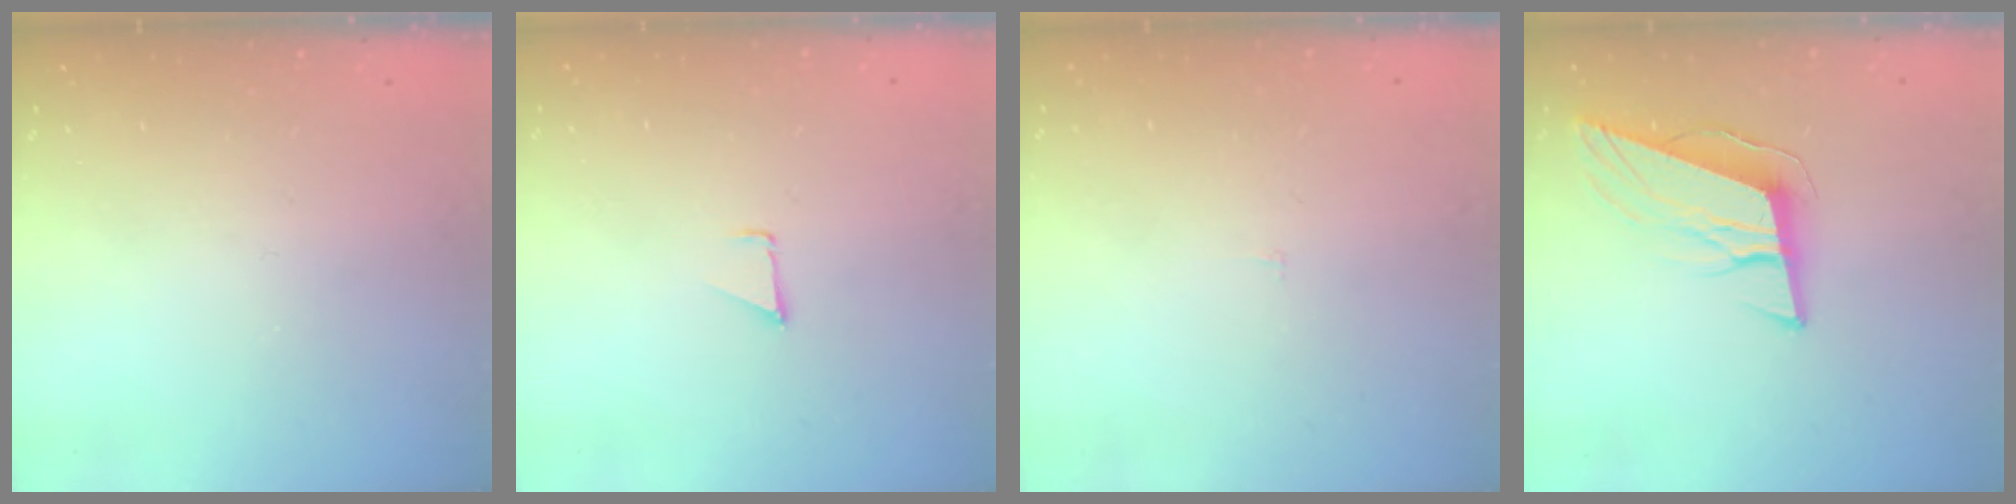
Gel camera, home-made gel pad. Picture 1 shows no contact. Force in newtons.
{"total": 0.9, "press": 0.8, "slide": 0.1}
{"total": 1.8, "press": 1.8, "slide": 0.1}
{"total": 10.7, "press": 10.2, "slide": 3.3}